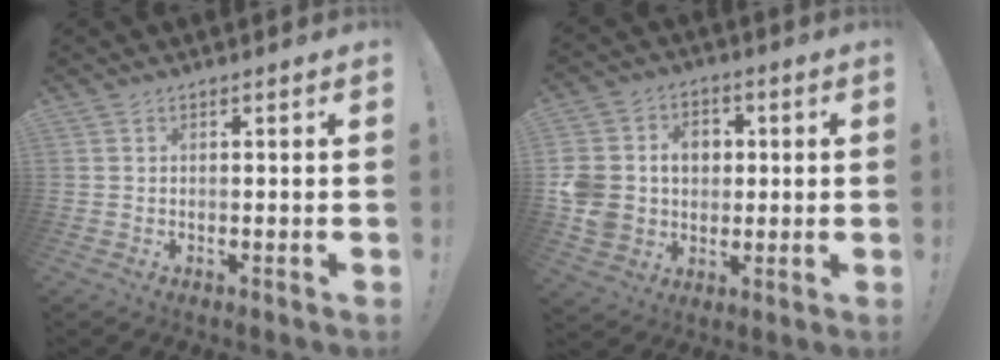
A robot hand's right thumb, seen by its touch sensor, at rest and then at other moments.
{"total": 12.6, "force": [0.0, 11.6, 4.9], "torque": [-0.095, 0.009, 0.011]}